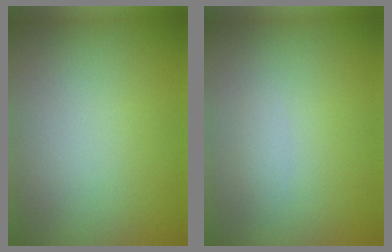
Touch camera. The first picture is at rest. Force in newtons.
{"total": 0.8, "press": 0.8, "slide": 0.0}